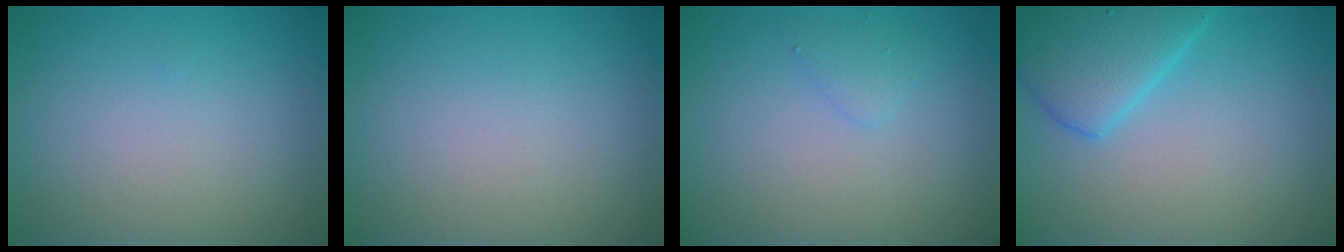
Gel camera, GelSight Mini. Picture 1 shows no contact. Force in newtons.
{"total": 0.0}
{"total": 1.0, "press": 1.0, "slide": 0.1}
{"total": 5.0, "press": 5.0, "slide": 0.3}